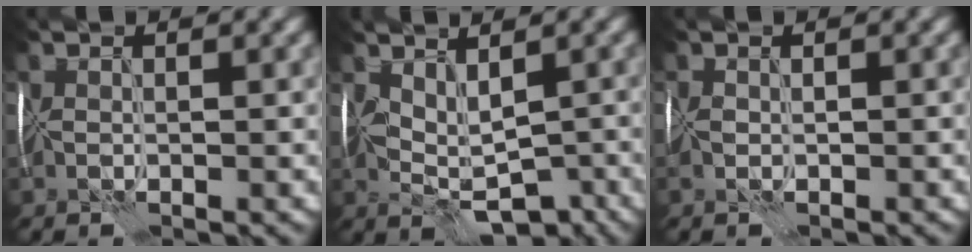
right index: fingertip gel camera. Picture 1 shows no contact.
{"total": 4.6, "force": [0.2, 2.5, 3.8], "torque": [-0.061, -0.004, 0.011]}
{"total": 1.3, "force": [-0.6, 0.8, 0.8], "torque": [-0.018, -0.004, -0.015]}